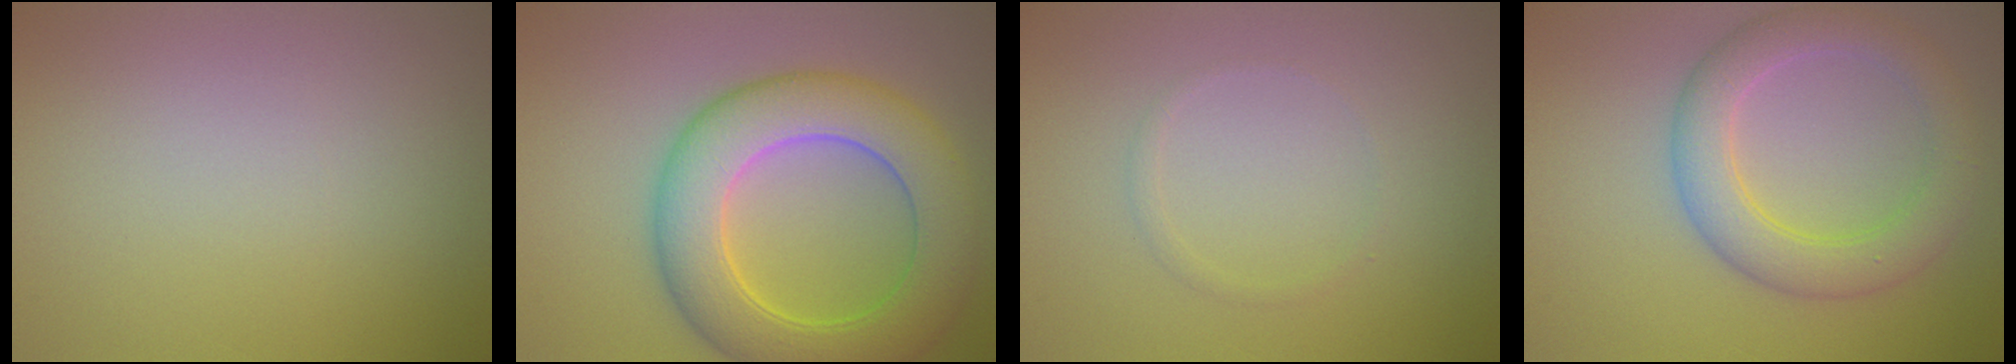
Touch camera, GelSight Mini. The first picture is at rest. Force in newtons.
{"total": 9.1, "press": 9.1, "slide": 0.0}
{"total": 0.7, "press": 0.7, "slide": 0.0}
{"total": 5.1, "press": 5.1, "slide": 0.2}